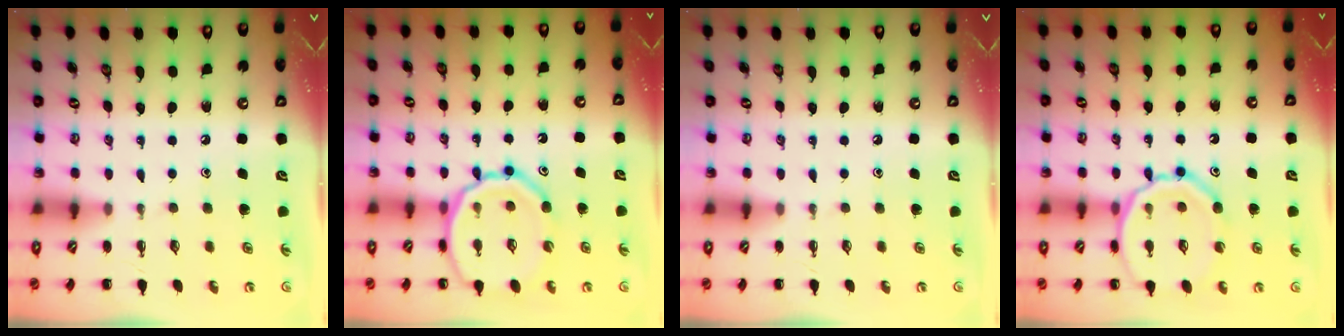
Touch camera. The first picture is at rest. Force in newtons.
{"total": 17.4, "press": 17.2, "slide": 2.7}
{"total": 0.0}
{"total": 15.3, "press": 15.2, "slide": 2.1}